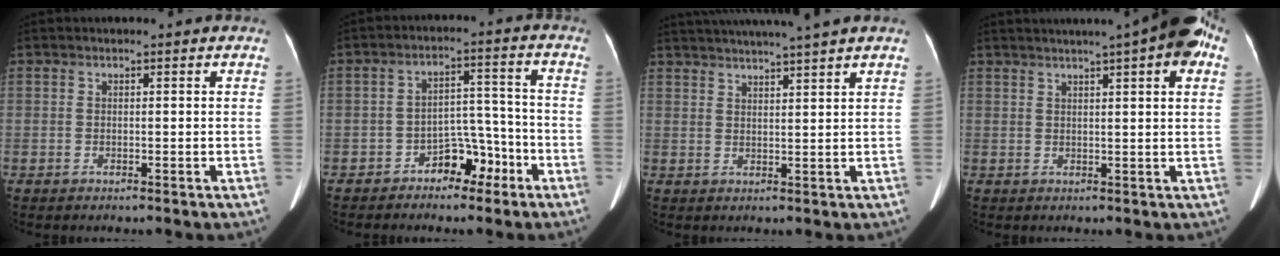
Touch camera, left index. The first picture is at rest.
{"total": 6.0, "force": [-4.0, 3.2, 3.0], "torque": [-0.042, 0.031, -0.065]}
{"total": 11.2, "force": [10.0, -1.2, 4.8], "torque": [-0.081, 0.013, 0.139]}
{"total": 11.1, "force": [6.7, 1.0, 8.8], "torque": [-0.121, 0.031, 0.073]}